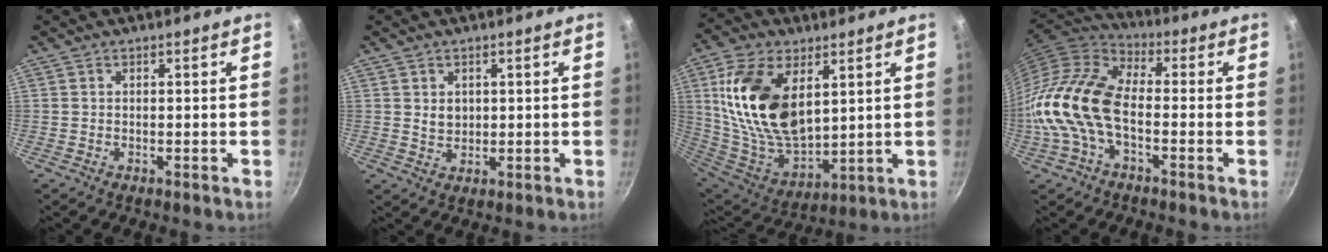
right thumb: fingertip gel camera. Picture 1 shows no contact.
{"total": 2.9, "force": [0.7, 2.3, 1.5], "torque": [-0.015, -0.004, 0.015]}
{"total": 21.4, "force": [6.3, 12.3, 16.3], "torque": [-0.292, -0.037, 0.134]}
{"total": 14.7, "force": [-3.0, 8.3, 11.7], "torque": [-0.215, 0.036, -0.073]}